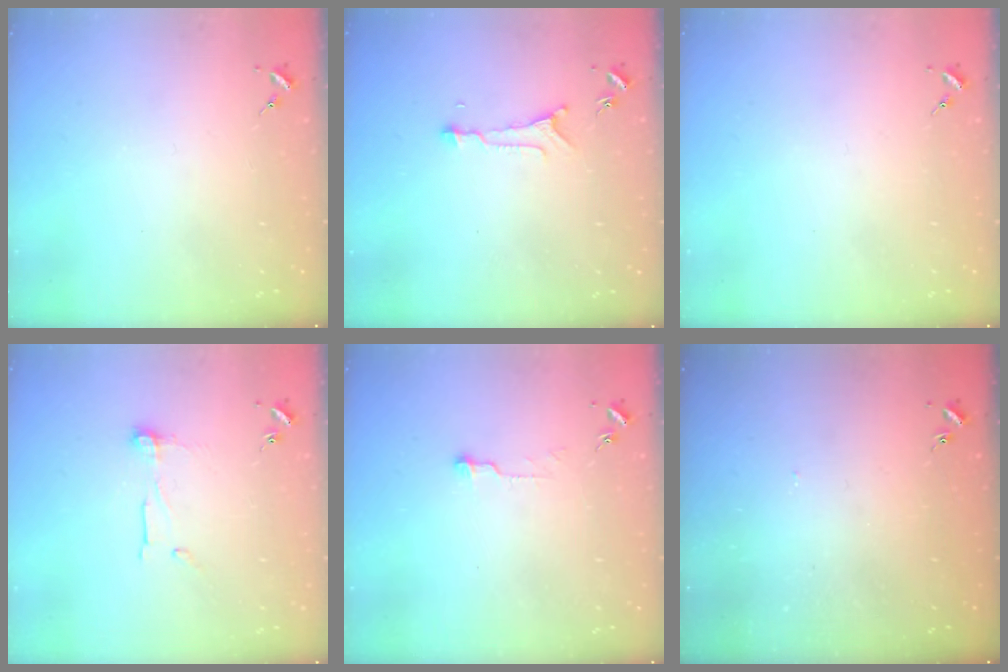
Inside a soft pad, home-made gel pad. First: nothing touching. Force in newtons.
{"total": 5.6, "press": 5.6, "slide": 0.4}
{"total": 0.0}
{"total": 7.7, "press": 7.6, "slide": 0.5}
{"total": 4.8, "press": 4.8, "slide": 0.2}
{"total": 1.2, "press": 1.1, "slide": 0.1}